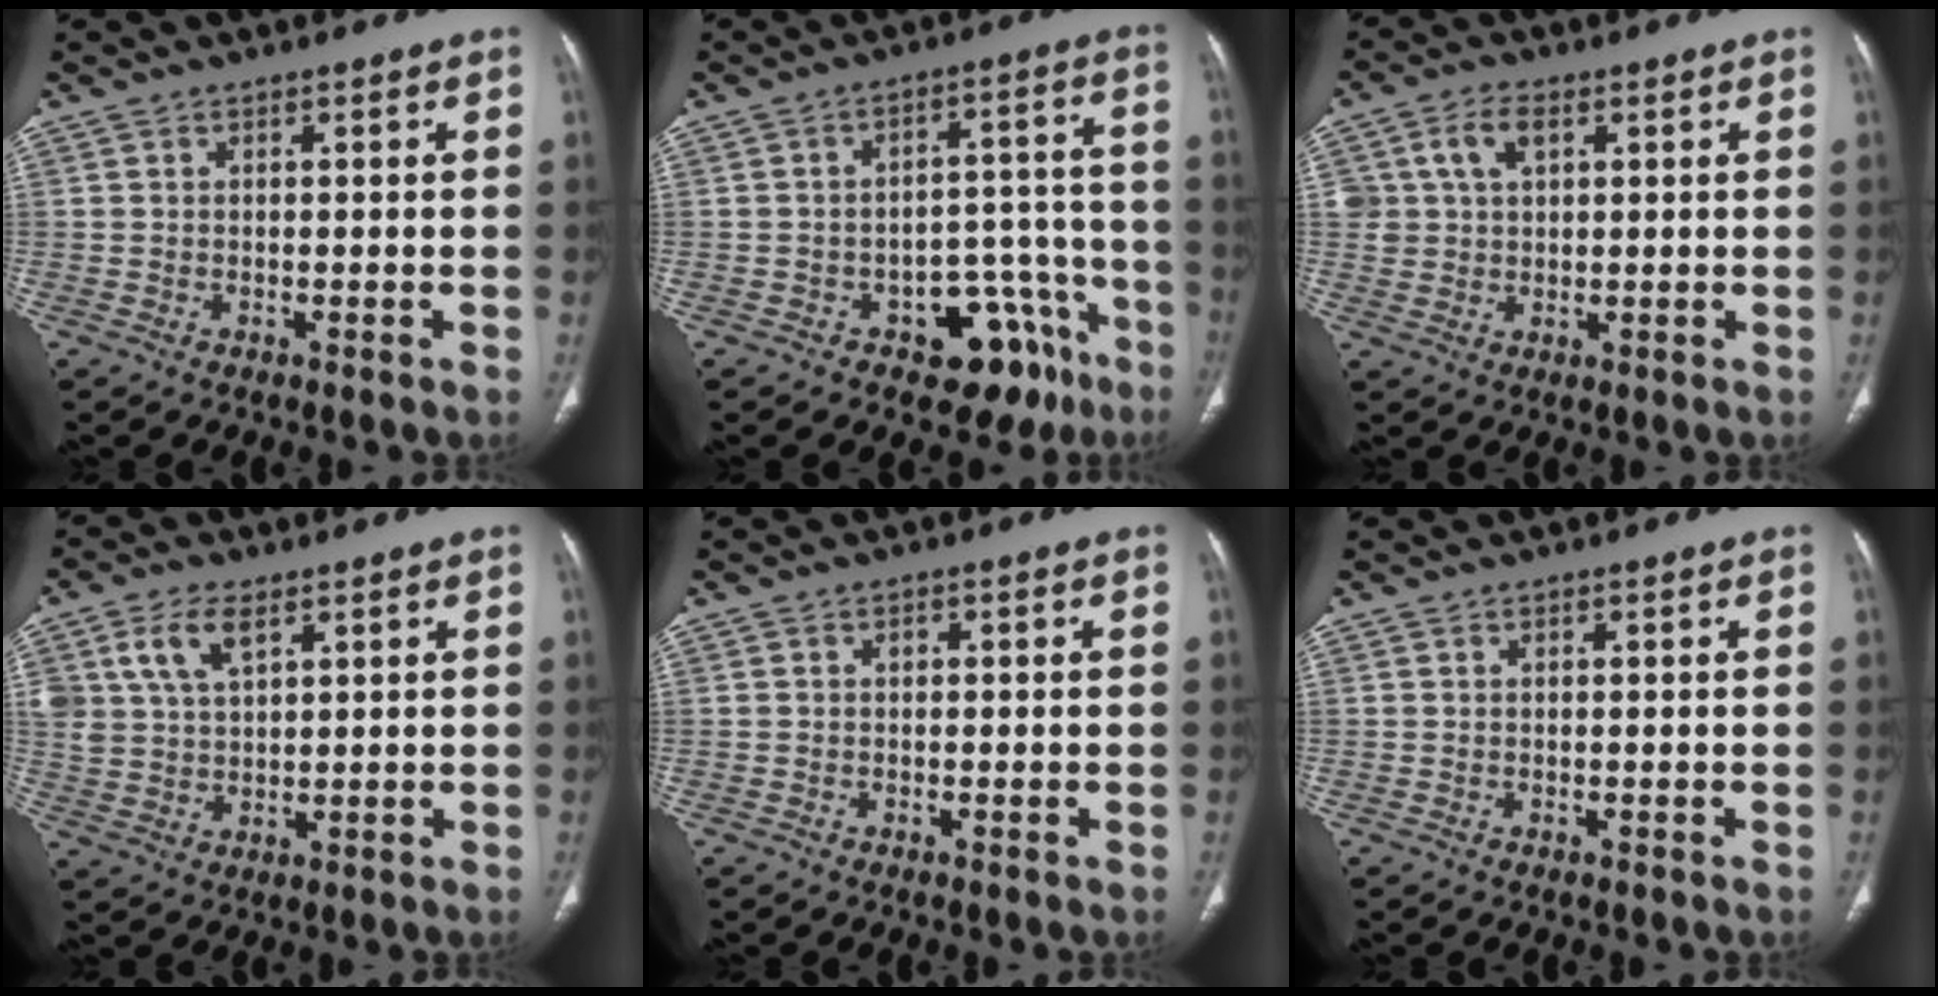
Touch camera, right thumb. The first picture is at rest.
{"total": 13.3, "force": [-7.8, 7.8, 7.4], "torque": [-0.040, 0.077, -0.101]}
{"total": 5.9, "force": [2.2, 4.0, 3.8], "torque": [-0.061, 0.002, 0.044]}
{"total": 7.6, "force": [3.7, 4.1, 5.2], "torque": [-0.097, -0.009, 0.077]}
{"total": 0.6, "force": [0.0, 0.5, 0.3], "torque": [-0.003, 0.002, -0.005]}
{"total": 0.0}